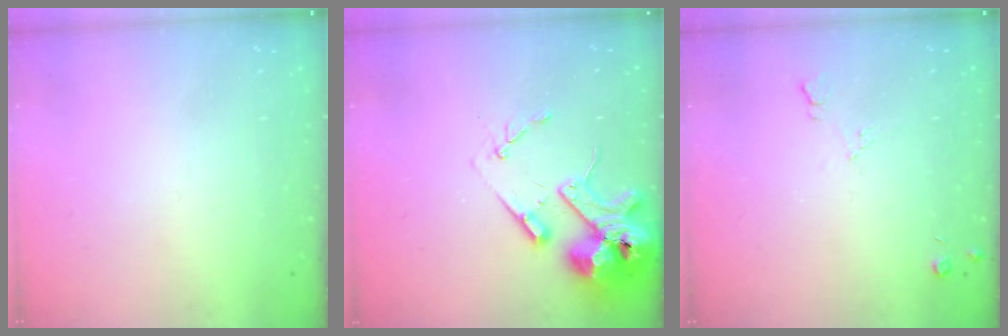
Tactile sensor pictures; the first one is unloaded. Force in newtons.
{"total": 14.7, "press": 14.5, "slide": 2.0}
{"total": 4.1, "press": 4.0, "slide": 0.7}